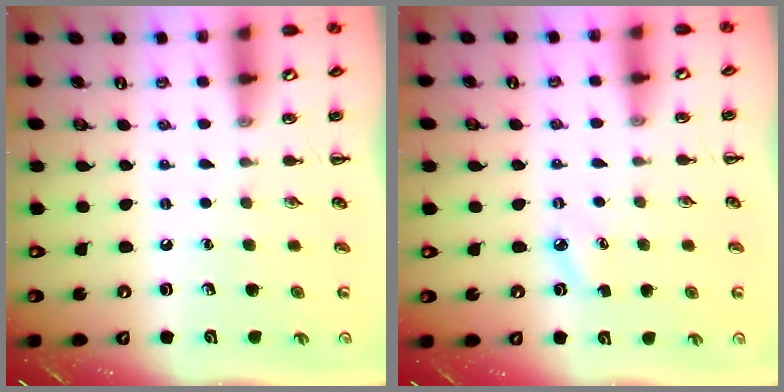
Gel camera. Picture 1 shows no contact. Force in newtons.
{"total": 2.8, "press": 2.7, "slide": 0.7}